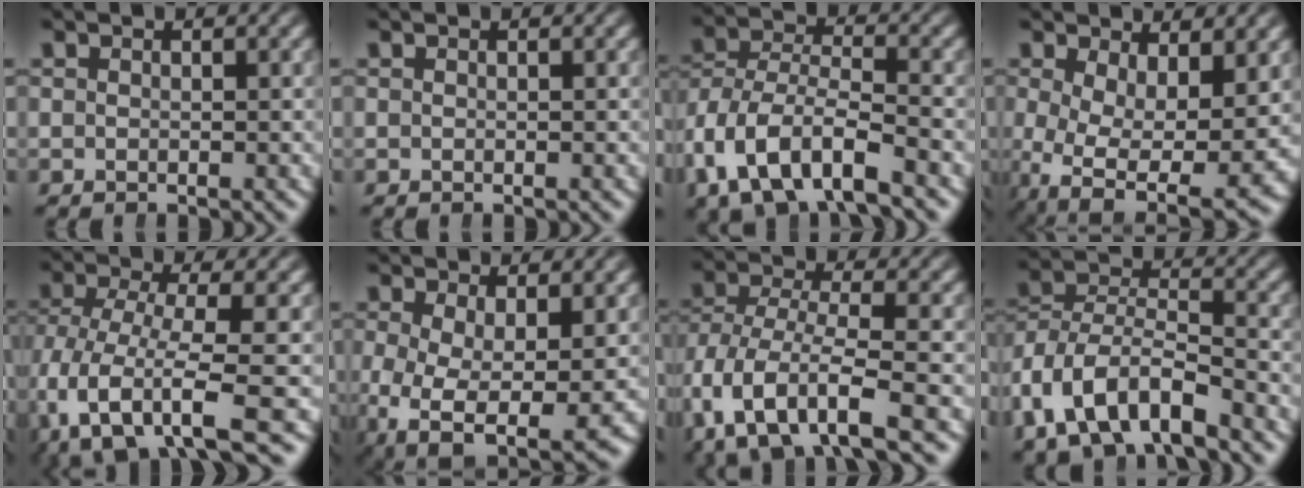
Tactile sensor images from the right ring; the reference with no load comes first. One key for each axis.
{"total": 0.0}
{"total": 7.2, "fx": -1.4, "fy": 5.1, "fz": 4.9, "tx": -0.110, "ty": -0.024, "tz": -0.017}
{"total": 7.9, "fx": -2.3, "fy": 4.8, "fz": 5.8, "tx": -0.120, "ty": -0.056, "tz": -0.015}
{"total": 9.7, "fx": -4.6, "fy": 6.0, "fz": 6.1, "tx": -0.147, "ty": -0.053, "tz": -0.059}
{"total": 9.0, "fx": -3.2, "fy": 6.0, "fz": 5.8, "tx": -0.135, "ty": -0.062, "tz": -0.030}
{"total": 6.4, "fx": -1.6, "fy": 3.5, "fz": 5.1, "tx": -0.117, "ty": -0.029, "tz": -0.008}
{"total": 8.7, "fx": -1.7, "fy": 6.9, "fz": 4.9, "tx": -0.109, "ty": -0.014, "tz": -0.038}